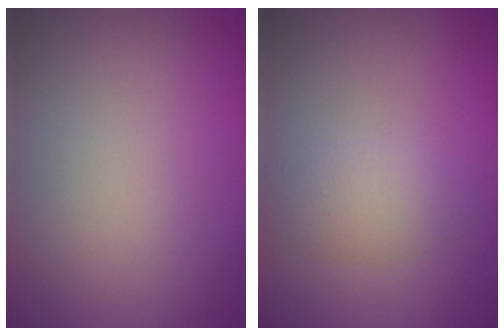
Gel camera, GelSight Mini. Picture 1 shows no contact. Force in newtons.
{"total": 2.6, "press": 2.6, "slide": 0.1}